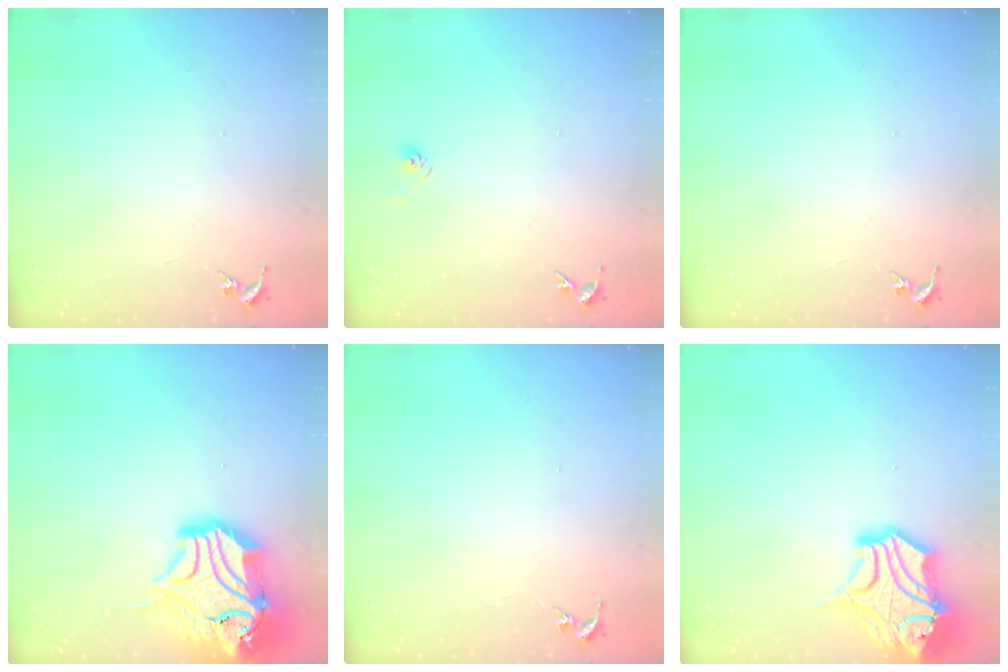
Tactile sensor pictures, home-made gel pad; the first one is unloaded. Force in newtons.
{"total": 2.9, "press": 2.6, "slide": 1.4}
{"total": 0.0}
{"total": 21.9, "press": 21.7, "slide": 2.9}
{"total": 0.0}
{"total": 16.9, "press": 16.7, "slide": 2.3}